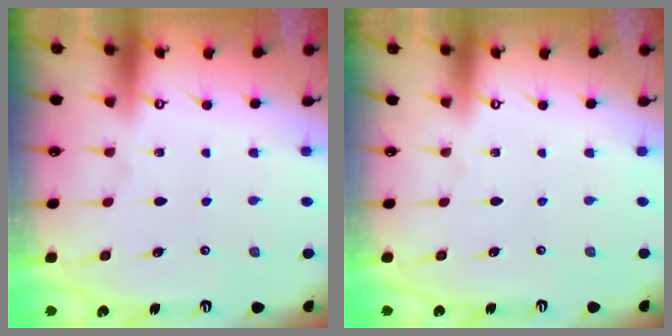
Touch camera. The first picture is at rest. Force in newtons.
{"total": 0.0}